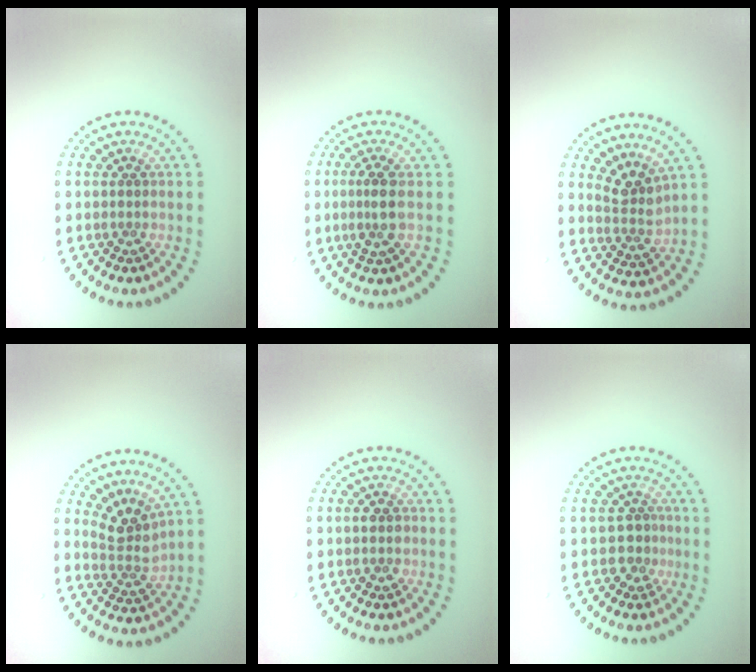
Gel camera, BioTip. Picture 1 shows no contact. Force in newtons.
{"total": 2.5, "press": 2.2, "slide": 1.2}
{"total": 2.7, "press": 2.0, "slide": 1.8}
{"total": 3.2, "press": 2.3, "slide": 2.2}
{"total": 1.4, "press": 1.4, "slide": 0.4}
{"total": 1.8, "press": 1.6, "slide": 0.9}